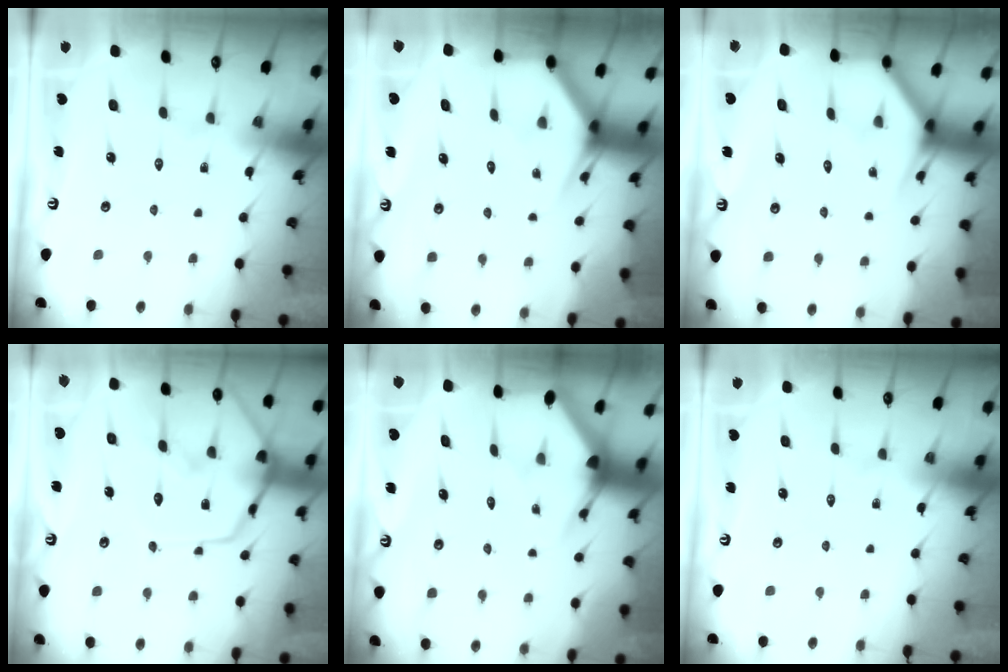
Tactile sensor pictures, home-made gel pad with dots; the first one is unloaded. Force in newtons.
{"total": 3.5, "press": 3.5, "slide": 0.3}
{"total": 3.8, "press": 3.8, "slide": 0.3}
{"total": 15.7, "press": 15.6, "slide": 1.4}
{"total": 3.4, "press": 3.4, "slide": 0.1}
{"total": 0.0}